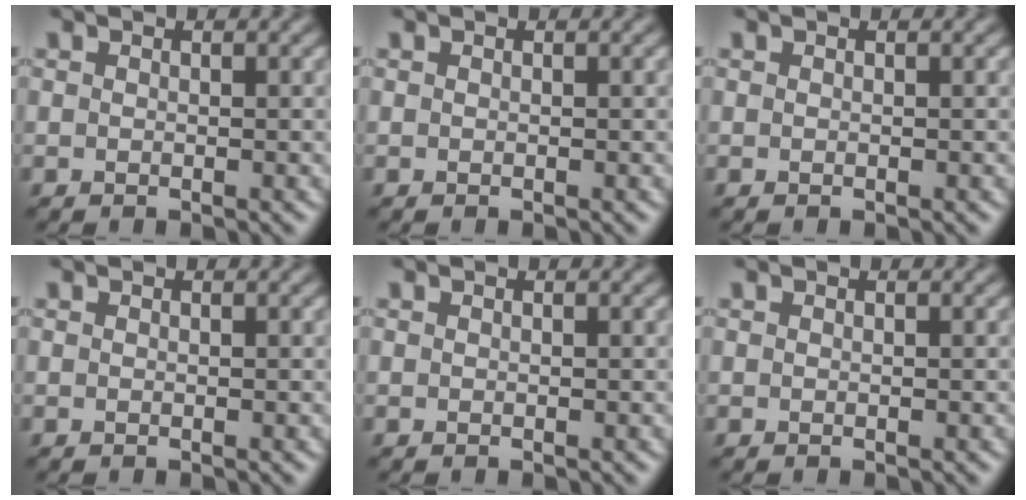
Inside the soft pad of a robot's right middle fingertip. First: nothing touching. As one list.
[{"total": 0.0}, {"total": 0.0}, {"total": 0.0}, {"total": 0.0}, {"total": 0.0}]